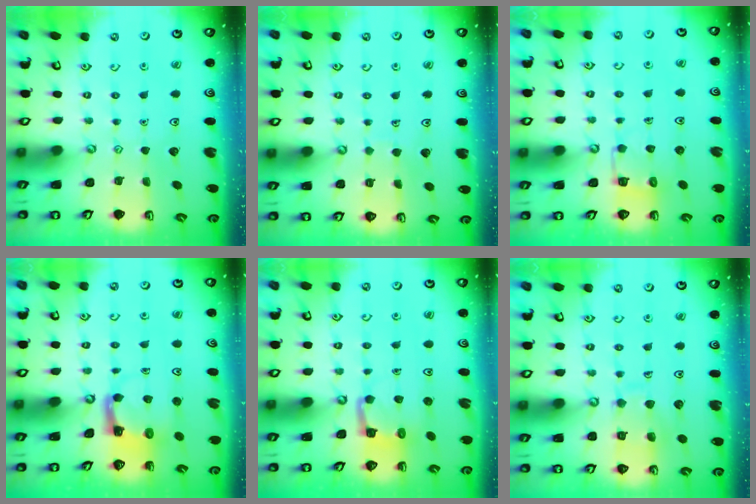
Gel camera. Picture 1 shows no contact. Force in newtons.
{"total": 2.2, "press": 2.2, "slide": 0.1}
{"total": 4.6, "press": 4.5, "slide": 0.4}
{"total": 3.9, "press": 3.9, "slide": 0.6}
{"total": 4.2, "press": 4.2, "slide": 0.2}
{"total": 10.6, "press": 10.6, "slide": 0.9}